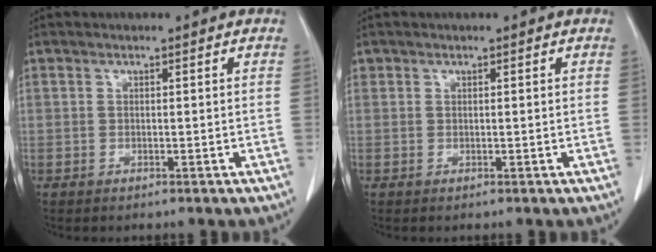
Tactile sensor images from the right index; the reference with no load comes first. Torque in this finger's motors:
{"motor_torque": [-0.05, -0.04, 0.02, 0.01]}